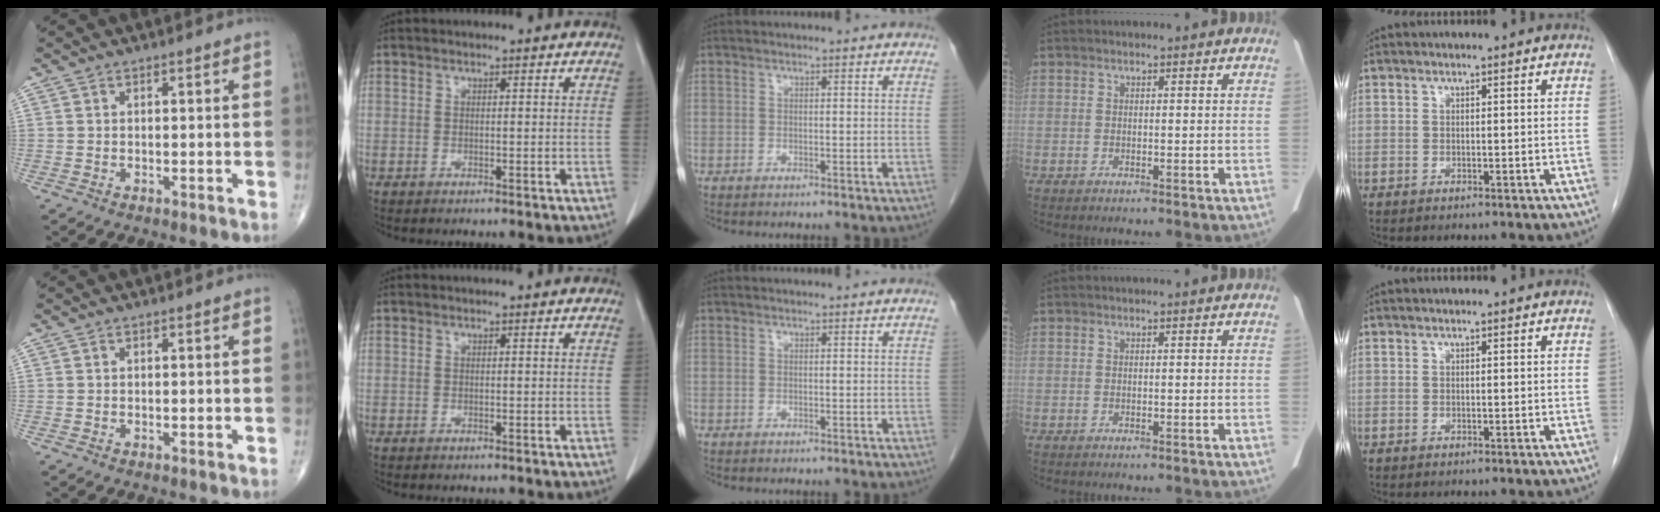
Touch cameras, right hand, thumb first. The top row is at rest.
{}